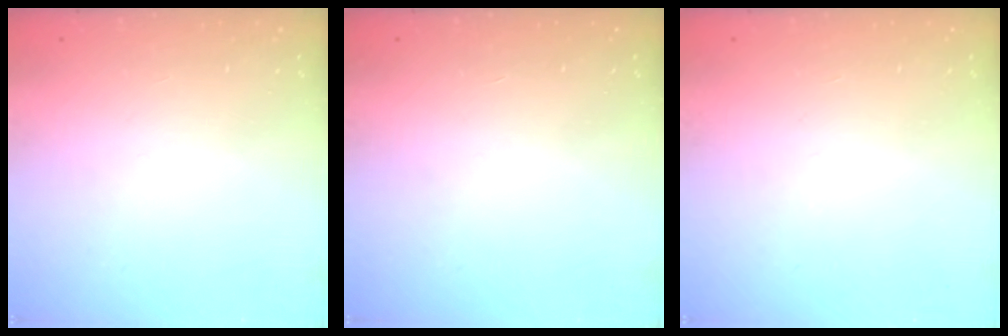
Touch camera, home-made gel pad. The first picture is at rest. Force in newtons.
{"total": 0.0}
{"total": 0.0}